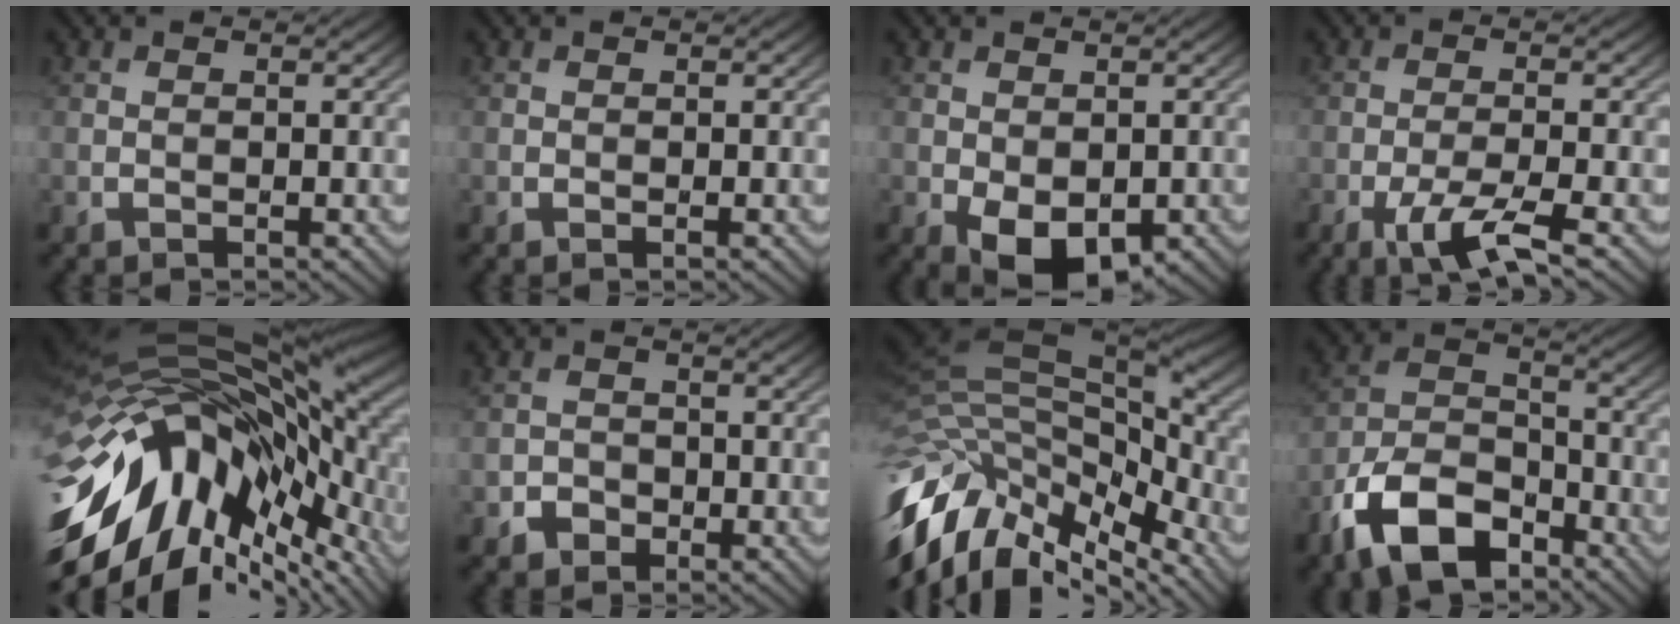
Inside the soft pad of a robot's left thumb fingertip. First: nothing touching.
{"total": 0.0}
{"total": 5.9, "force": [-2.2, 3.4, 4.3], "torque": [-0.082, -0.017, -0.033]}
{"total": 5.7, "force": [-3.4, 1.1, 4.5], "torque": [-0.085, 0.003, -0.066]}
{"total": 18.3, "force": [-5.0, 9.6, 14.8], "torque": [-0.307, -0.010, -0.092]}
{"total": 1.9, "force": [-1.0, 1.6, 0.2], "torque": [0.000, -0.001, -0.021]}
{"total": 15.7, "force": [-7.4, 8.4, 11.1], "torque": [-0.257, -0.004, -0.117]}
{"total": 11.8, "force": [-7.4, 6.2, 6.8], "torque": [-0.146, -0.005, -0.157]}